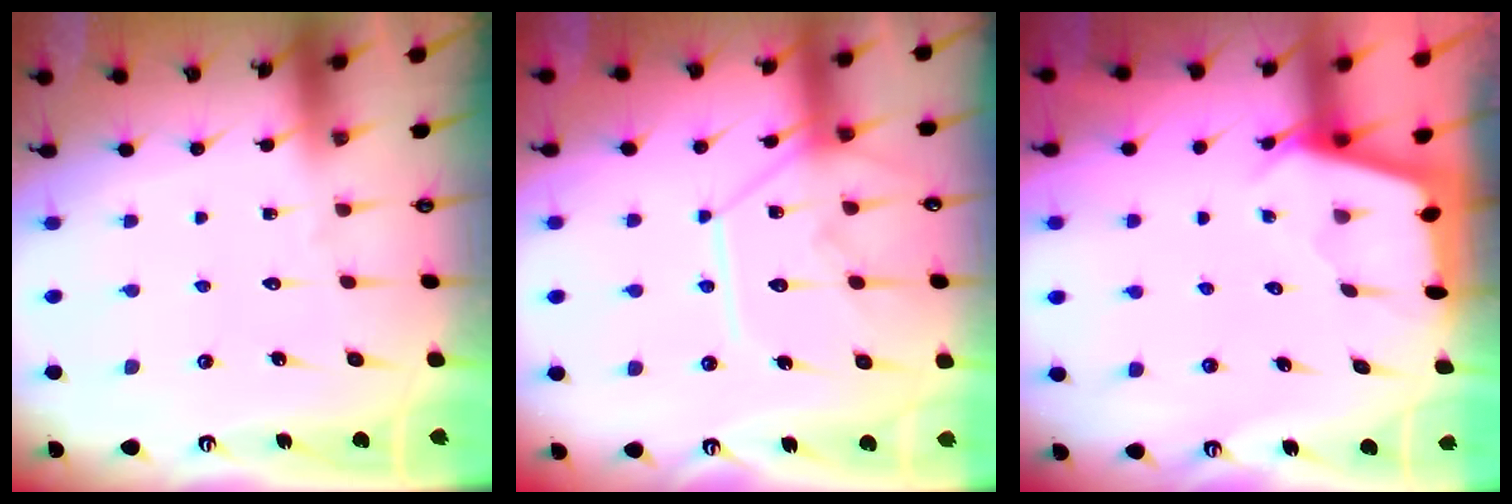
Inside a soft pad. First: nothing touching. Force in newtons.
{"total": 13.2, "press": 13.1, "slide": 1.0}
{"total": 2.6, "press": 2.5, "slide": 0.3}